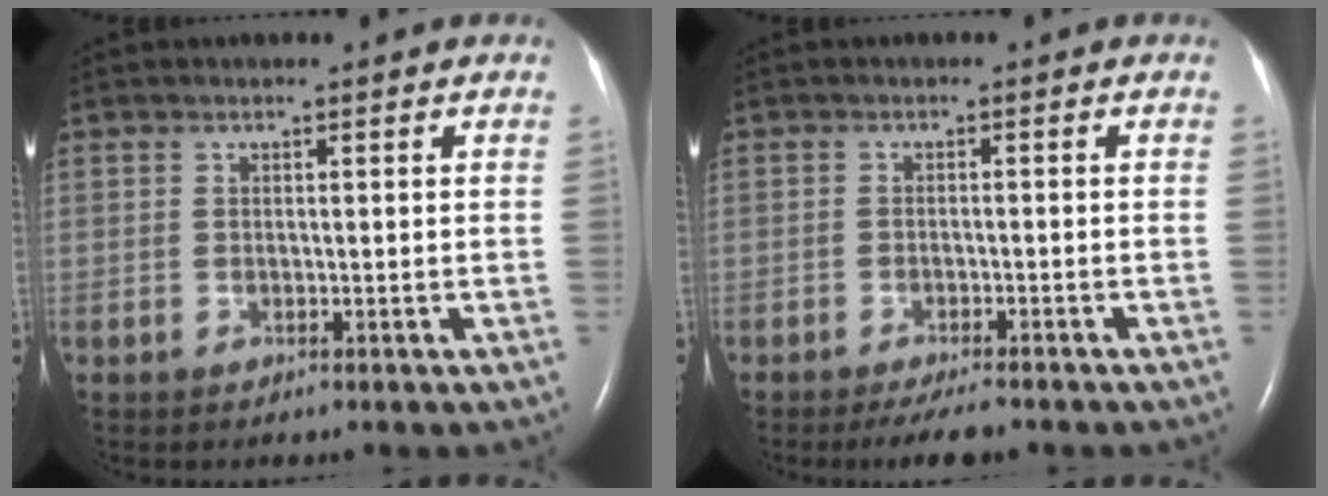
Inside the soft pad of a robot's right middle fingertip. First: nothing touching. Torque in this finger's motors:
{"motor_torque": [0.01, 0.00, 0.02, 0.01]}